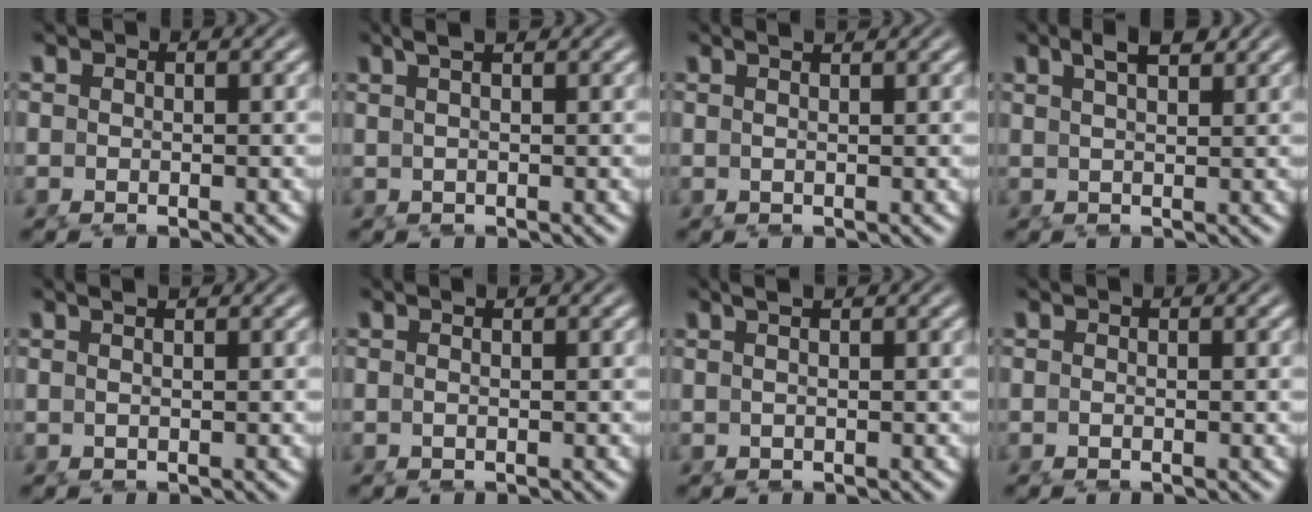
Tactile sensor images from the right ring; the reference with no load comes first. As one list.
[{"total": 2.2, "force": [1.5, -0.2, 1.6], "torque": [-0.015, 0.015, 0.022]}, {"total": 1.9, "force": [1.3, -0.5, 1.2], "torque": [-0.010, 0.011, 0.018]}, {"total": 2.7, "force": [2.0, 0.2, 1.9], "torque": [-0.018, 0.013, 0.032]}, {"total": 1.6, "force": [1.0, -0.4, 1.2], "torque": [-0.010, 0.012, 0.012]}, {"total": 1.0, "force": [0.0, -0.4, 0.9], "torque": [-0.011, 0.007, -0.005]}, {"total": 2.0, "force": [1.2, -0.3, 1.6], "torque": [-0.012, 0.015, 0.014]}, {"total": 0.6, "force": [-0.3, 0.1, 0.5], "torque": [-0.014, 0.006, -0.010]}]